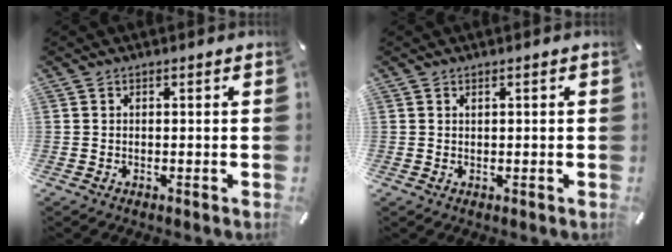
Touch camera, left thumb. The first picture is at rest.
{"total": 0.5, "force": [0.3, 0.2, 0.4], "torque": [-0.007, 0.000, 0.005]}